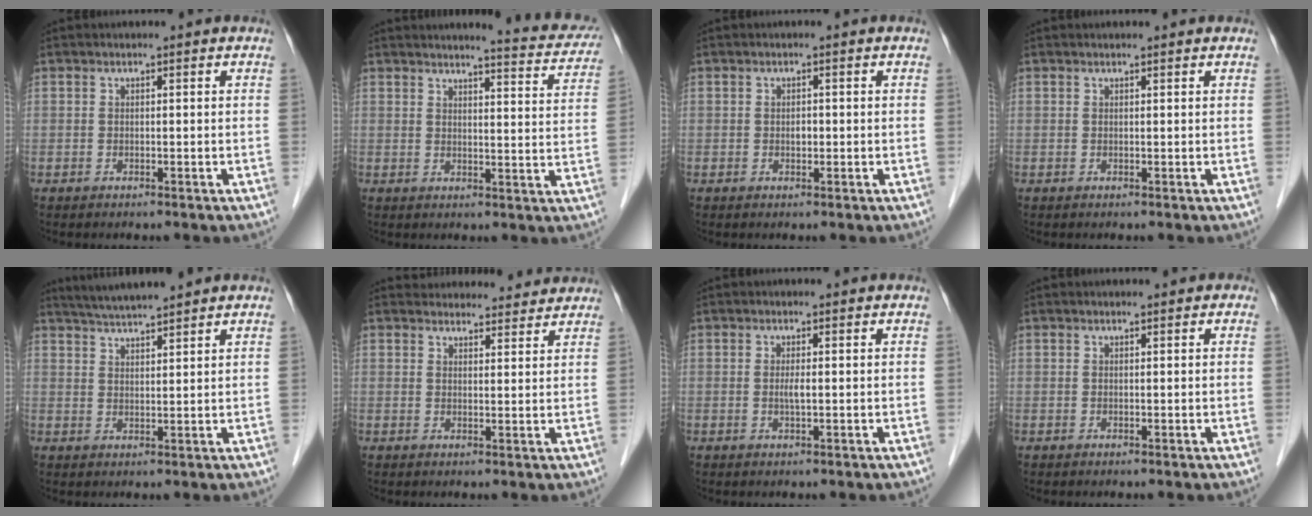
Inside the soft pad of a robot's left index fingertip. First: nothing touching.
{"total": 9.3, "force": [9.0, 0.7, 2.4], "torque": [-0.025, -0.025, 0.090]}
{"total": 1.0, "force": [-0.1, 0.6, 0.7], "torque": [-0.012, 0.002, -0.001]}
{"total": 1.1, "force": [1.1, 0.1, 0.2], "torque": [-0.009, 0.009, 0.016]}
{"total": 6.5, "force": [6.0, -0.5, 2.4], "torque": [-0.051, 0.021, 0.105]}
{"total": 10.4, "force": [10.0, 2.4, 1.1], "torque": [0.007, 0.018, 0.115]}
{"total": 1.2, "force": [0.1, 0.1, 1.2], "torque": [-0.029, -0.001, 0.001]}
{"total": 0.5, "force": [0.4, 0.3, 0.2], "torque": [-0.007, 0.002, 0.004]}